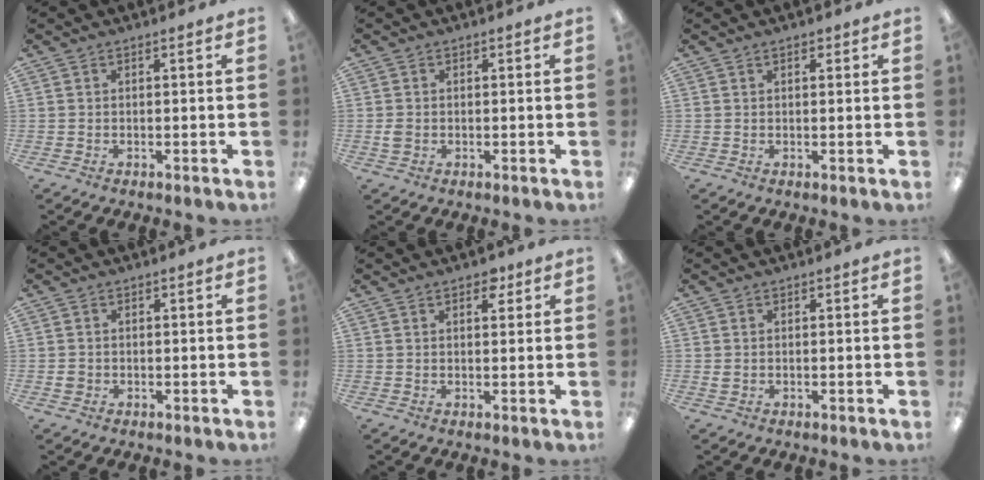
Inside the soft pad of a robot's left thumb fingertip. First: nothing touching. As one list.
[{"total": 1.9, "force": [-0.4, 1.7, 0.7], "torque": [-0.005, 0.001, -0.010]}, {"total": 1.0, "force": [0.7, 0.7, 0.3], "torque": [-0.001, -0.002, 0.011]}, {"total": 1.4, "force": [-0.2, 1.3, -0.1], "torque": [-0.001, 0.005, -0.005]}, {"total": 3.3, "force": [2.2, 1.9, 1.7], "torque": [-0.007, -0.009, 0.032]}, {"total": 0.7, "force": [0.1, 0.7, -0.1], "torque": [-0.001, 0.004, 0.002]}]